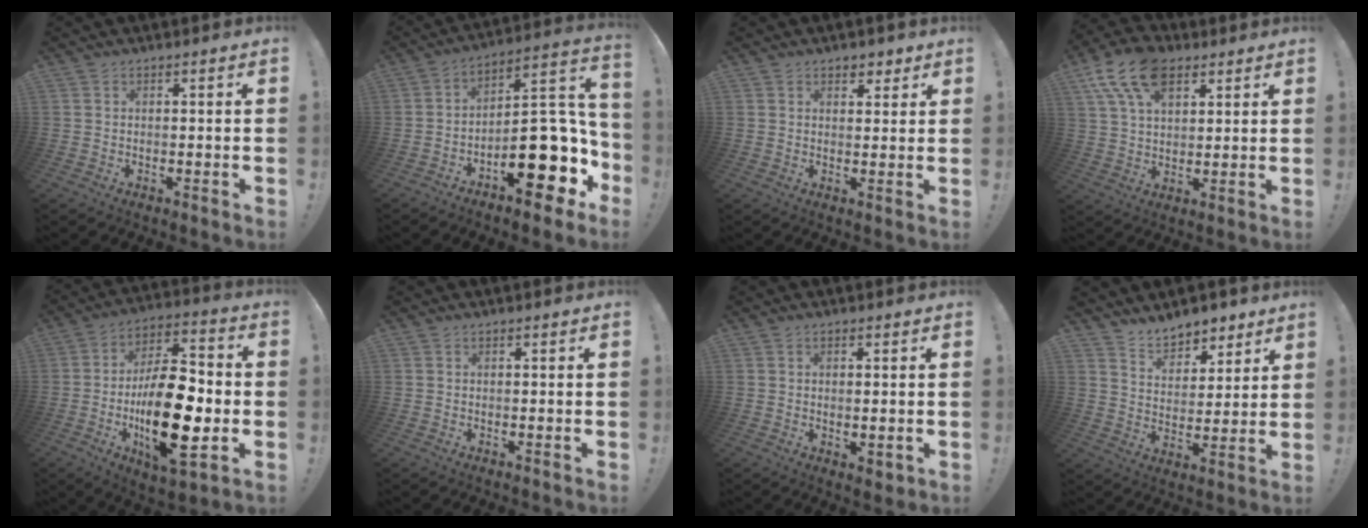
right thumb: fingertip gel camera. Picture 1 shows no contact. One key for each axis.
{"total": 20.9, "fx": -7.5, "fy": 9.9, "fz": 16.8, "tx": -0.207, "ty": 0.048, "tz": -0.104}
{"total": 3.7, "fx": 2.5, "fy": 2.5, "fz": 0.9, "tx": 0.011, "ty": -0.015, "tz": 0.041}
{"total": 15.0, "fx": 7.9, "fy": 9.0, "fz": 9.1, "tx": -0.163, "ty": -0.027, "tz": 0.146}
{"total": 24.0, "fx": -4.8, "fy": 10.7, "fz": 20.9, "tx": -0.363, "ty": 0.018, "tz": -0.070}
{"total": 0.0}
{"total": 2.2, "fx": 0.8, "fy": 1.1, "fz": 1.7, "tx": -0.014, "ty": -0.006, "tz": 0.014}
{"total": 9.6, "fx": 8.4, "fy": 4.3, "fz": 1.7, "tx": -0.025, "ty": -0.067, "tz": 0.161}